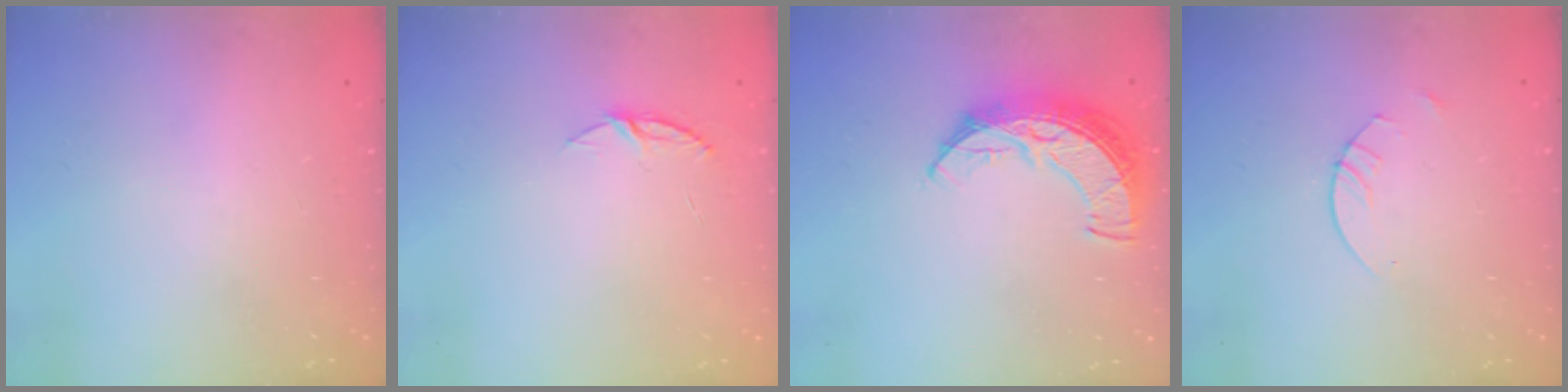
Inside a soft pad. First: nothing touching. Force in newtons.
{"total": 4.6, "press": 4.5, "slide": 0.4}
{"total": 9.6, "press": 9.6, "slide": 0.6}
{"total": 2.4, "press": 2.4, "slide": 0.1}